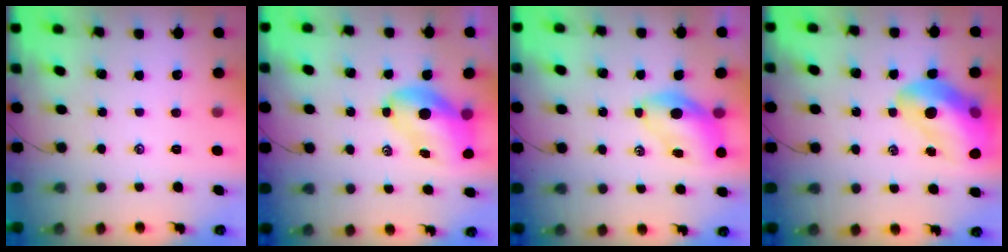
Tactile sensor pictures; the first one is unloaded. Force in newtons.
{"total": 9.3, "press": 9.1, "slide": 1.9}
{"total": 6.8, "press": 6.6, "slide": 1.7}
{"total": 16.6, "press": 16.0, "slide": 4.5}